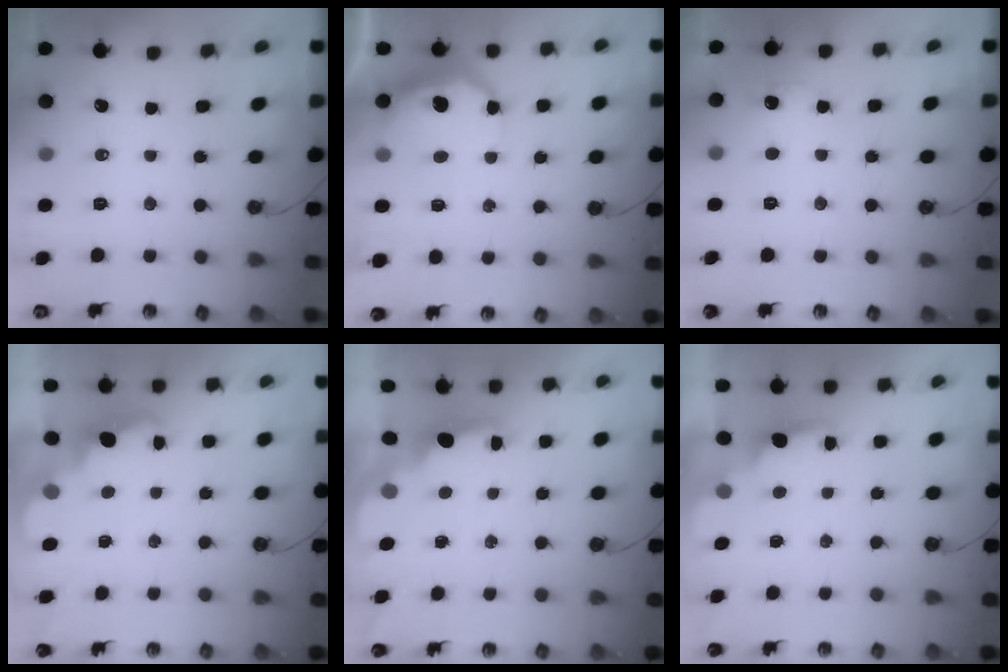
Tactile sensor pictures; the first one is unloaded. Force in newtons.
{"total": 12.6, "press": 12.6, "slide": 0.9}
{"total": 6.9, "press": 6.8, "slide": 1.2}
{"total": 2.5, "press": 2.4, "slide": 0.5}
{"total": 1.7, "press": 1.5, "slide": 0.7}
{"total": 1.7, "press": 1.5, "slide": 0.9}